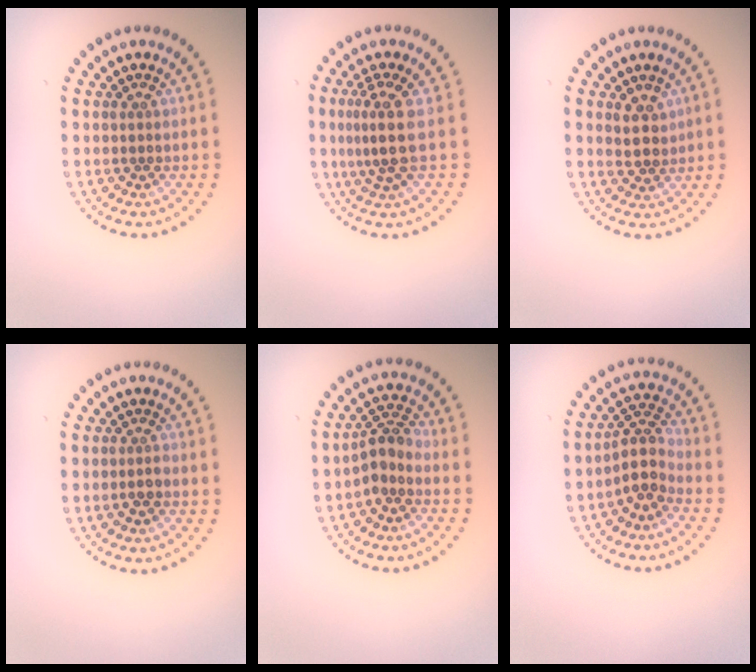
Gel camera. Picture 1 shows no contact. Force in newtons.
{"total": 3.1, "press": 2.3, "slide": 2.1}
{"total": 2.3, "press": 2.1, "slide": 0.8}
{"total": 1.0, "press": 0.8, "slide": 0.5}
{"total": 2.7, "press": 2.1, "slide": 1.7}
{"total": 3.0, "press": 2.2, "slide": 2.0}